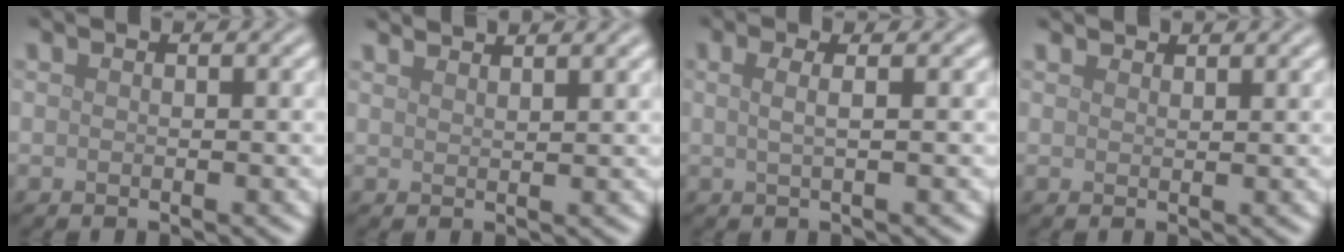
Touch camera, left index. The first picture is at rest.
{"total": 3.1, "force": [2.8, 0.7, 1.1], "torque": [0.003, 0.006, 0.026]}
{"total": 2.3, "force": [0.6, 1.0, 2.0], "torque": [-0.029, -0.001, -0.008]}
{"total": 1.6, "force": [1.5, 0.4, 0.2], "torque": [-0.008, 0.001, 0.024]}